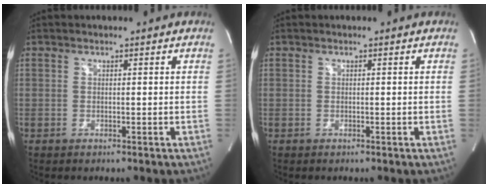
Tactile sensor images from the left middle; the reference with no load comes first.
{"total": 0.0}